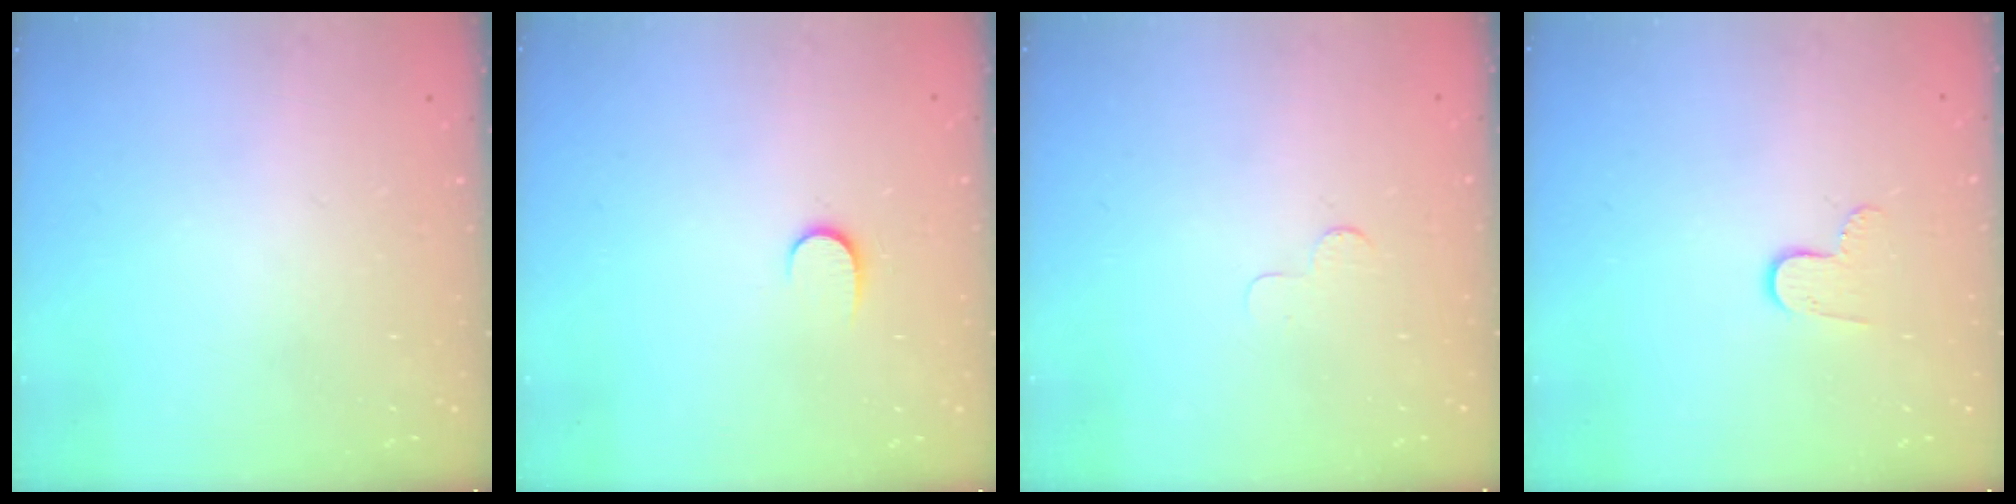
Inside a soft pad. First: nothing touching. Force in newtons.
{"total": 5.7, "press": 5.7, "slide": 0.5}
{"total": 2.5, "press": 2.5, "slide": 0.2}
{"total": 7.0, "press": 7.0, "slide": 0.6}